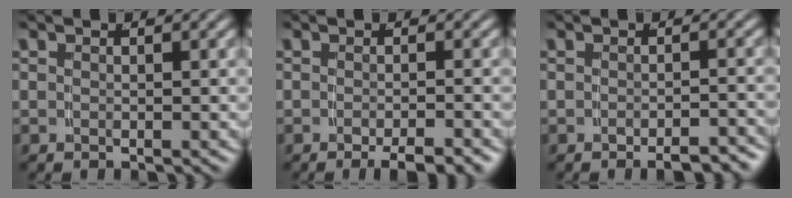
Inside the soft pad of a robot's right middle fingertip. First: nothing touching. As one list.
[{"total": 3.0, "force": [-2.4, 0.1, 1.8], "torque": [-0.025, -0.001, -0.036]}, {"total": 2.8, "force": [-2.6, 0.1, 1.1], "torque": [-0.014, 0.000, -0.038]}]